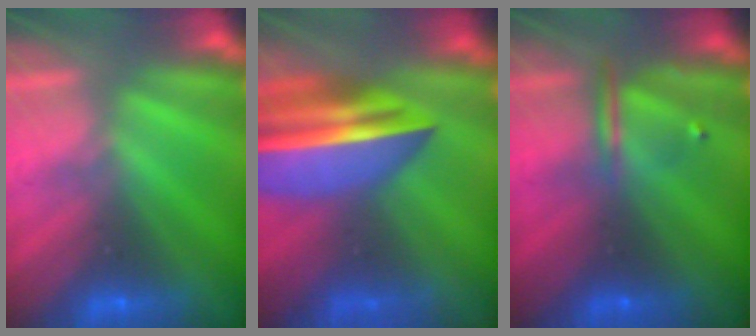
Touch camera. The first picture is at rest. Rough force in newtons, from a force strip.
{"total": 5.6}
{"total": 3.2}